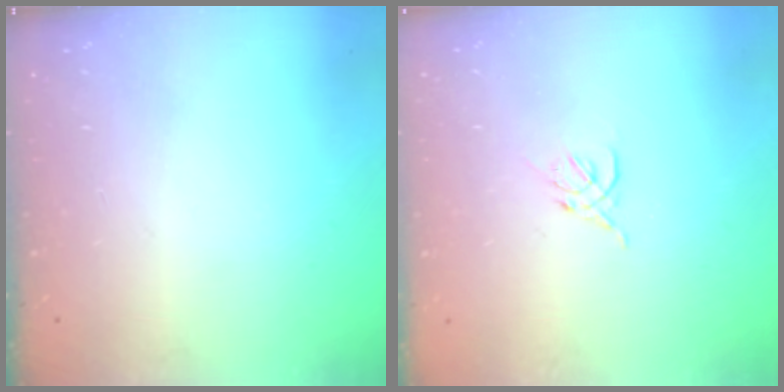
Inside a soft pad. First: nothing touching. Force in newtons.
{"total": 2.6, "press": 2.5, "slide": 0.8}